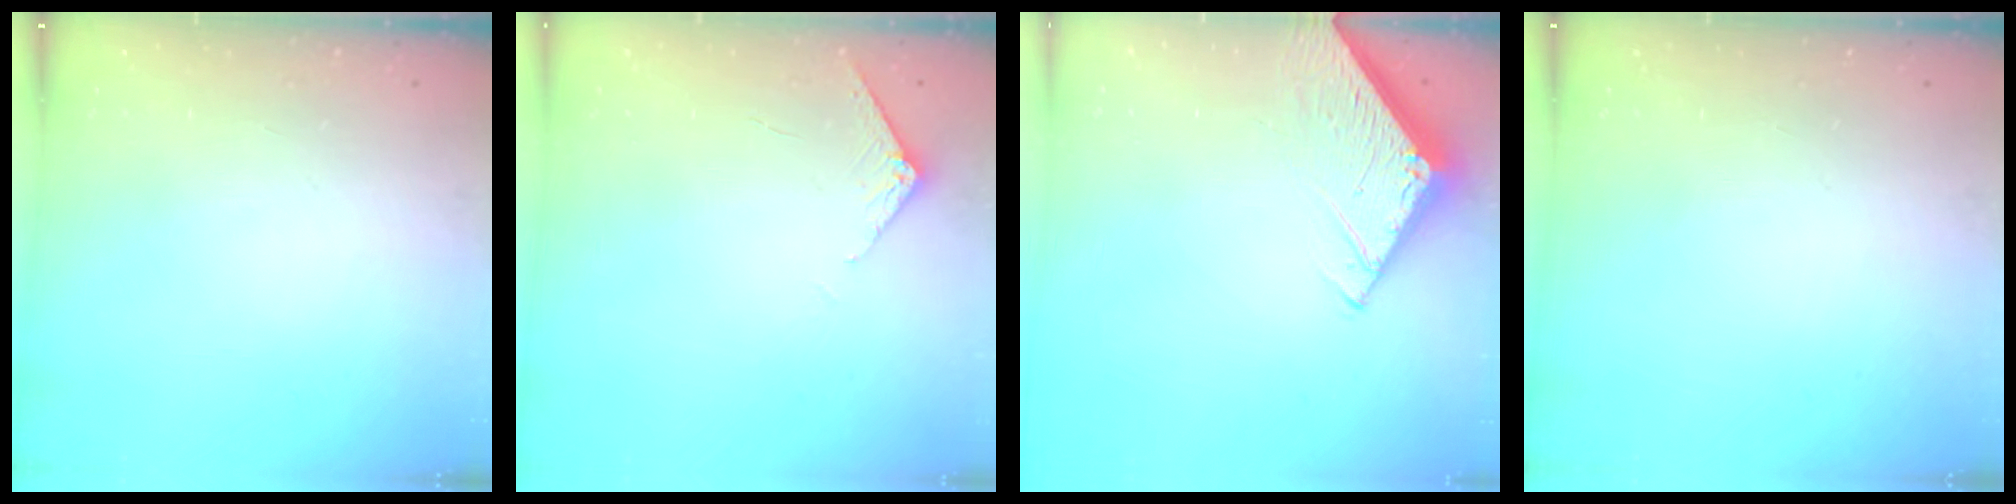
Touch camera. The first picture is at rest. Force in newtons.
{"total": 2.9, "press": 2.9, "slide": 0.3}
{"total": 5.0, "press": 4.9, "slide": 0.5}
{"total": 0.0}